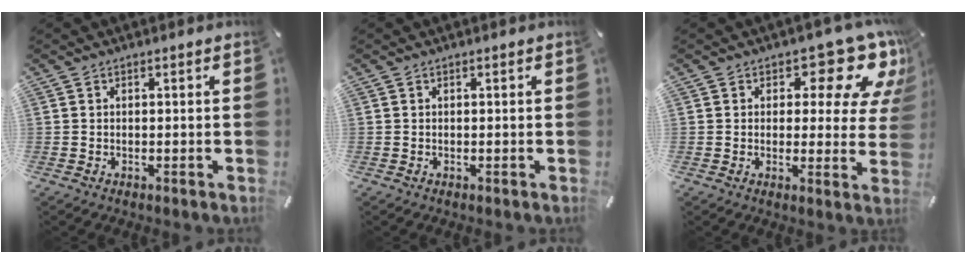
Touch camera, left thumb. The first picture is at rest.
{"total": 0.0}
{"total": 13.2, "force": [7.7, 6.1, 8.9], "torque": [-0.101, -0.057, 0.124]}